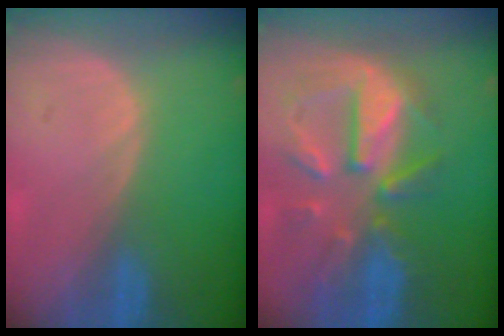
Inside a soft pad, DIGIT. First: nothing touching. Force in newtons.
{"total": 11.0, "press": 9.7, "slide": 5.3}